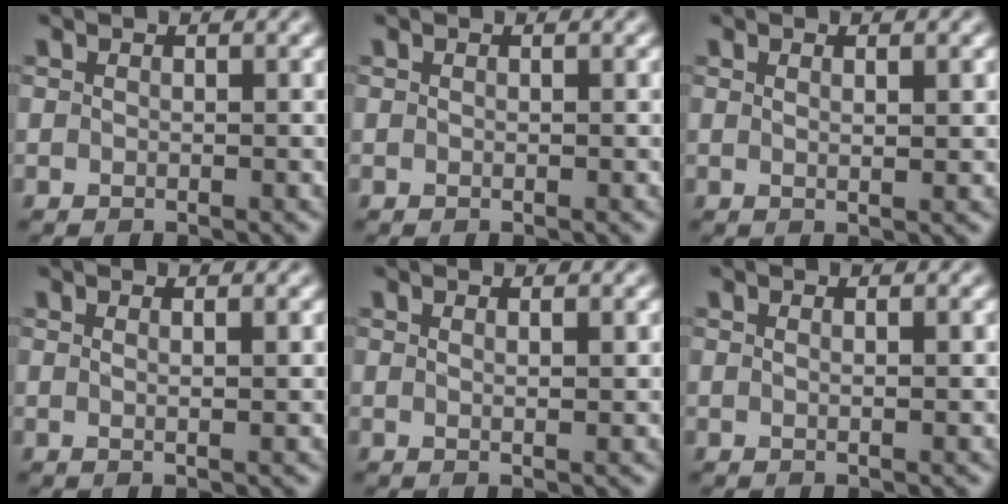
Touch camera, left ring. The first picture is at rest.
{"total": 0.0}
{"total": 1.9, "force": [0.7, 0.5, 1.7], "torque": [-0.020, -0.002, 0.006]}
{"total": 1.8, "force": [0.6, 0.6, 1.6], "torque": [-0.018, -0.004, 0.002]}
{"total": 1.6, "force": [0.5, 0.4, 1.4], "torque": [-0.019, -0.001, 0.006]}
{"total": 1.5, "force": [0.4, 0.5, 1.4], "torque": [-0.013, -0.007, -0.001]}